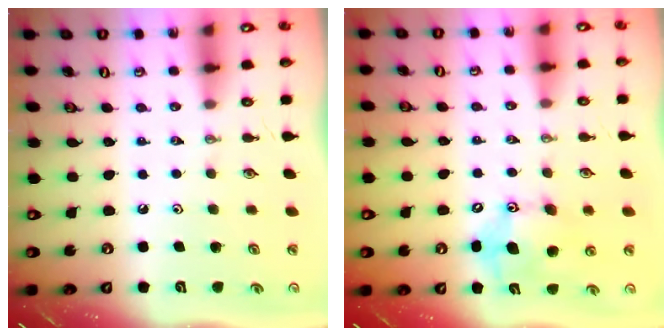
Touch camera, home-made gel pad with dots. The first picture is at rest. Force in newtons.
{"total": 11.8, "press": 11.8, "slide": 1.2}